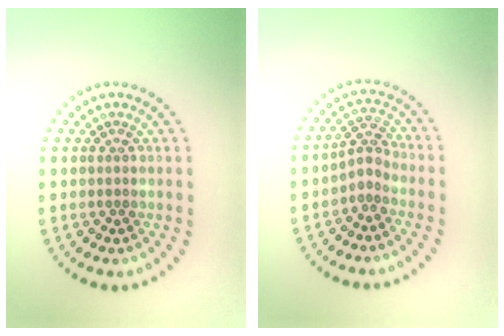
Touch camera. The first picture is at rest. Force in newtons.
{"total": 1.8, "press": 1.3, "slide": 1.3}